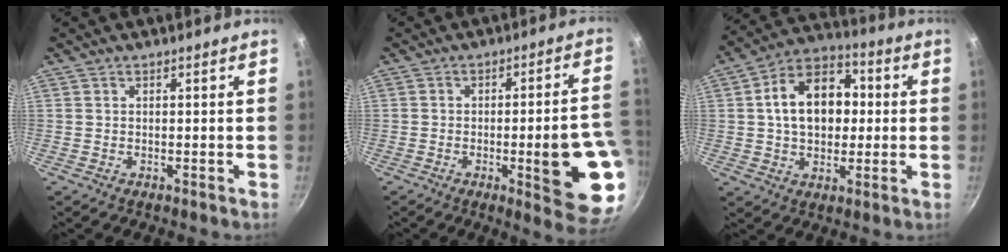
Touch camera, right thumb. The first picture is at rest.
{"total": 15.4, "force": [-3.8, 3.2, 14.6], "torque": [-0.163, 0.021, -0.044]}
{"total": 15.4, "force": [1.5, 10.8, 10.9], "torque": [-0.138, 0.025, 0.009]}